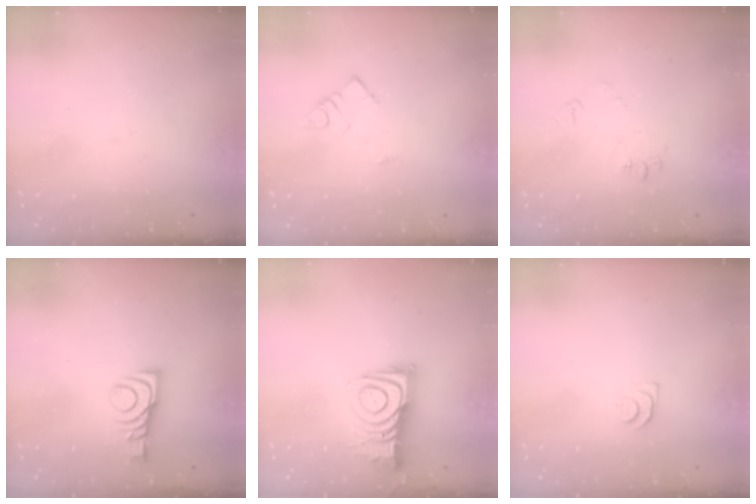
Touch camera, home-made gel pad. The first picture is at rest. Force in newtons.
{"total": 4.3, "press": 4.2, "slide": 0.7}
{"total": 6.4, "press": 6.4, "slide": 0.7}
{"total": 9.1, "press": 9.1, "slide": 0.4}
{"total": 11.8, "press": 11.8, "slide": 1.1}
{"total": 5.4, "press": 5.4, "slide": 0.7}